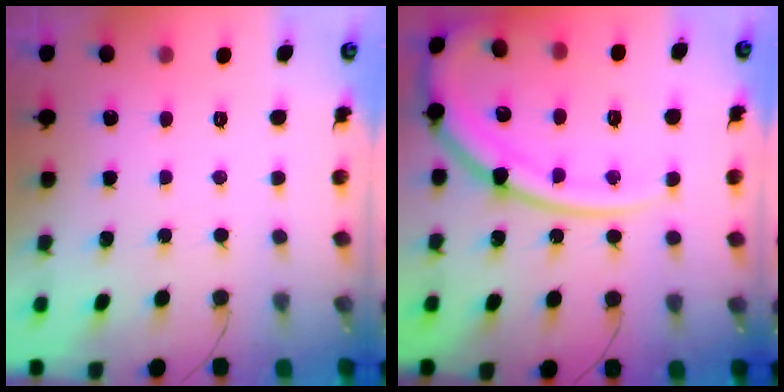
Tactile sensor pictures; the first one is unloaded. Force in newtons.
{"total": 20.1, "press": 20.0, "slide": 2.4}